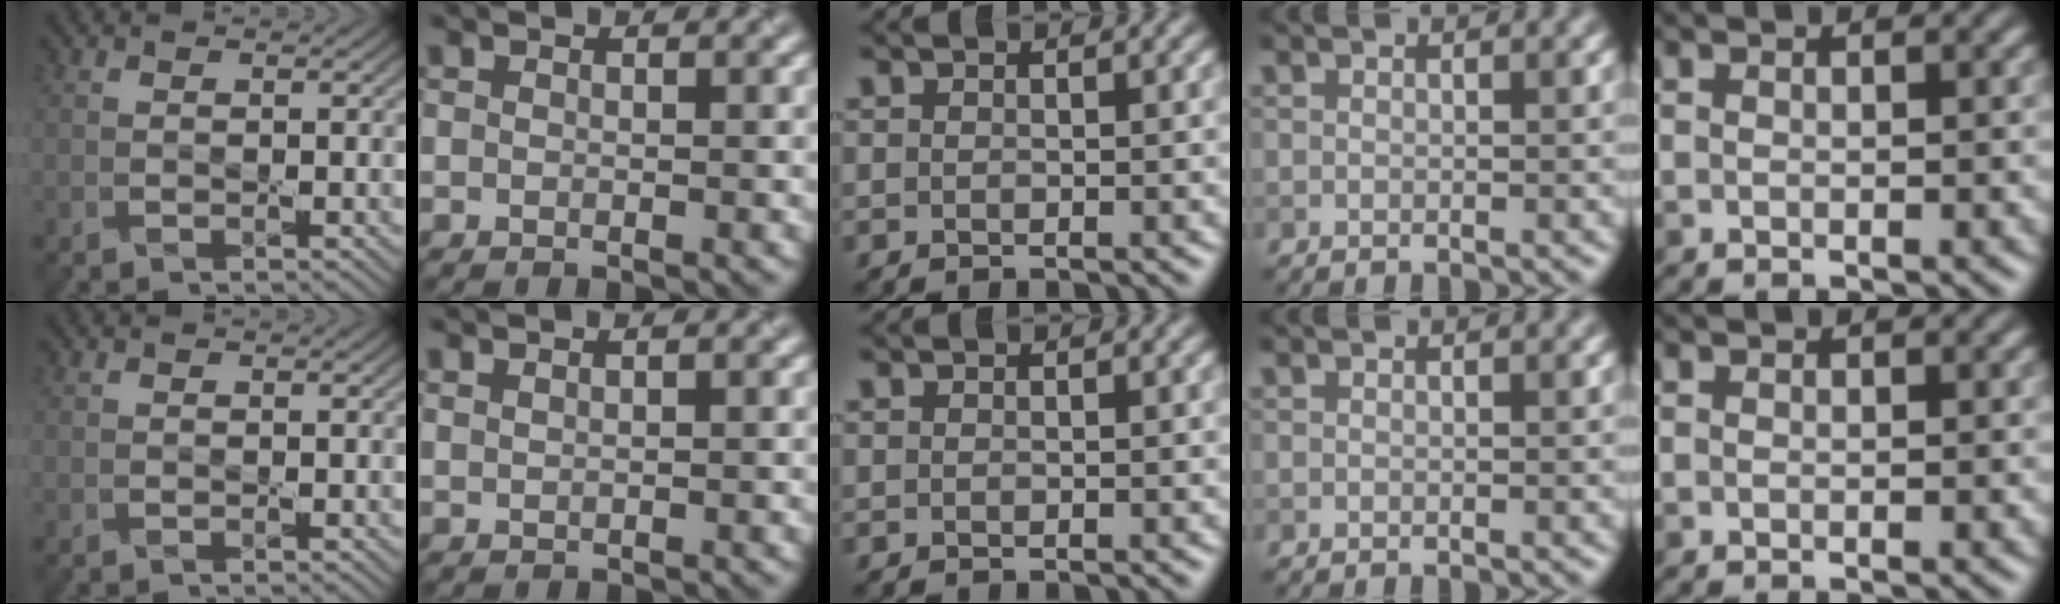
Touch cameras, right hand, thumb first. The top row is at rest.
{"index": {"total": 1.4, "force": [1.3, 0.5, 0.3], "torque": [0.003, 0.001, 0.010]}}